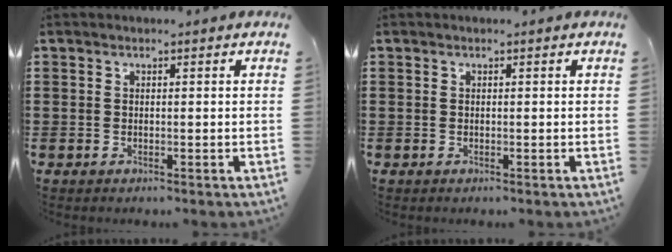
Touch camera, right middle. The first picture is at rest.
{"total": 0.0}